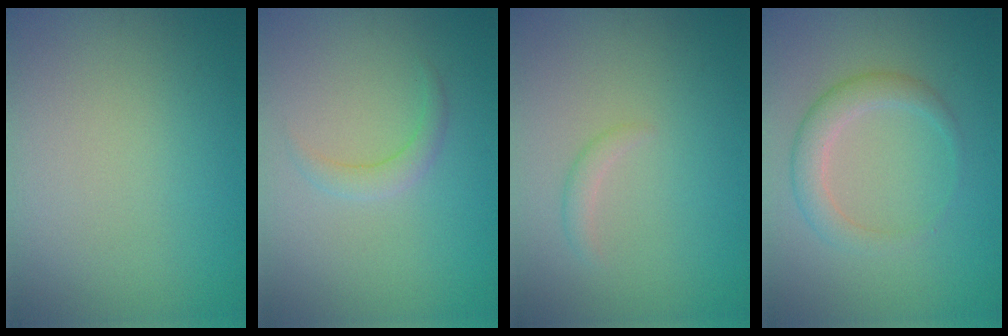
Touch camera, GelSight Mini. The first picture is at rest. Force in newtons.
{"total": 1.5, "press": 1.5, "slide": 0.0}
{"total": 1.0, "press": 1.0, "slide": 0.1}
{"total": 2.9, "press": 2.9, "slide": 0.1}